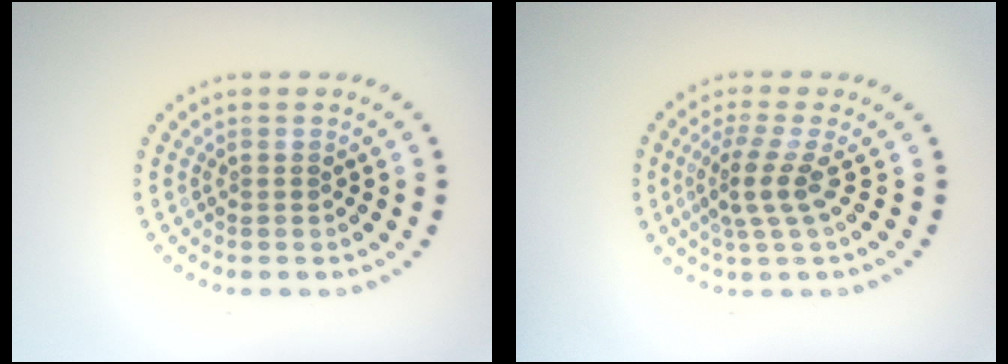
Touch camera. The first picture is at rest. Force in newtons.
{"total": 2.9, "press": 2.0, "slide": 2.2}